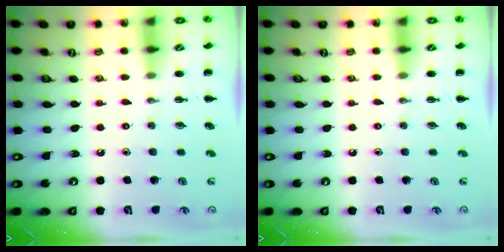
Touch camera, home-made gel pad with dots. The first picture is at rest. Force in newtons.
{"total": 0.0}